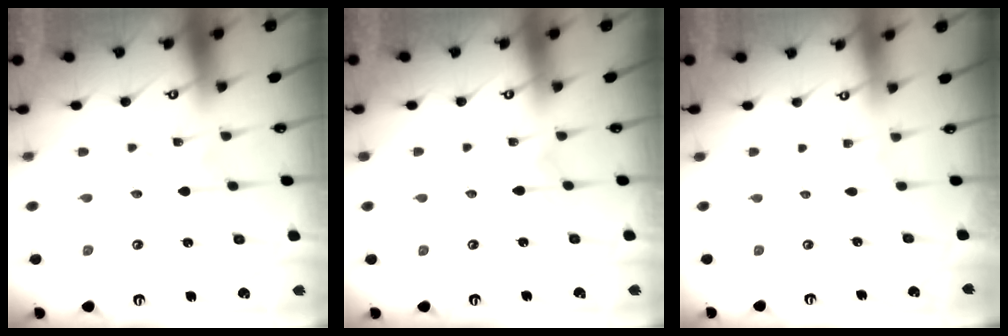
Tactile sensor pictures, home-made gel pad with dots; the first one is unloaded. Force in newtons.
{"total": 2.7, "press": 2.7, "slide": 0.4}
{"total": 0.0}